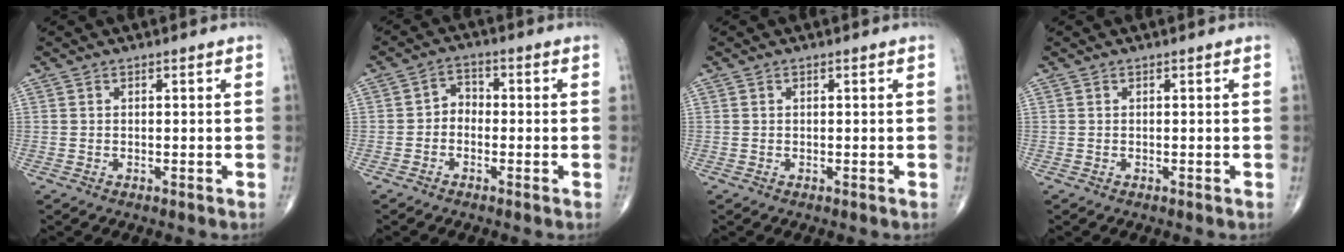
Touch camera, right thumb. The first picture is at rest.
{"total": 3.1, "force": [-1.0, 2.5, 1.7], "torque": [-0.003, 0.018, -0.032]}
{"total": 0.0}
{"total": 0.0}